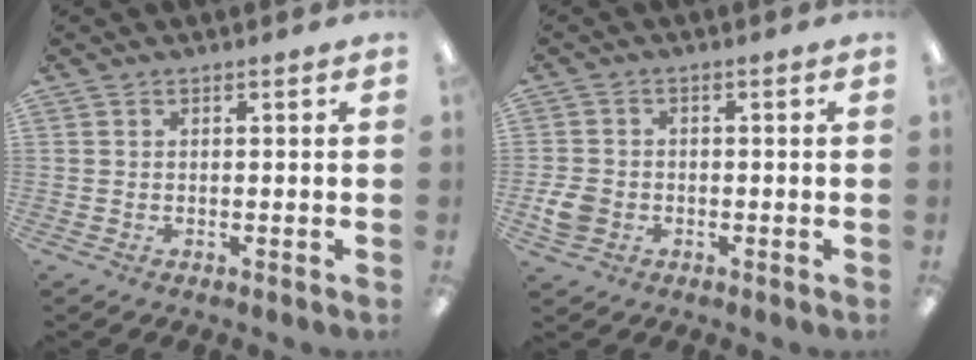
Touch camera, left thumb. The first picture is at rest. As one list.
[{"total": 4.9, "force": [-1.6, 3.8, 2.6], "torque": [-0.043, 0.004, -0.031]}]